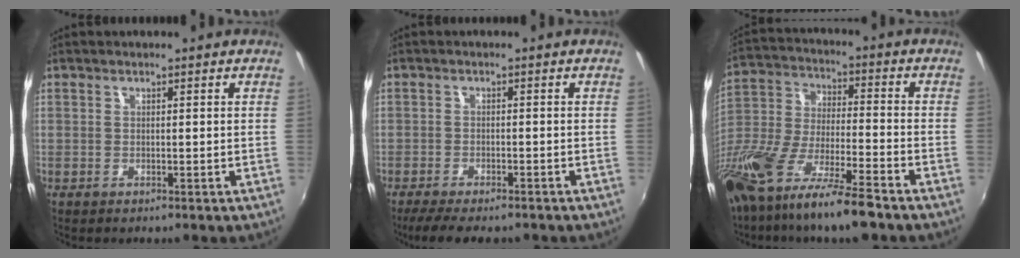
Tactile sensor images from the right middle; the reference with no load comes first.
{"total": 8.0, "force": [-6.5, 2.0, 4.2], "torque": [-0.096, -0.025, -0.105]}
{"total": 22.0, "force": [-15.2, 4.7, 15.3], "torque": [-0.305, -0.051, -0.279]}